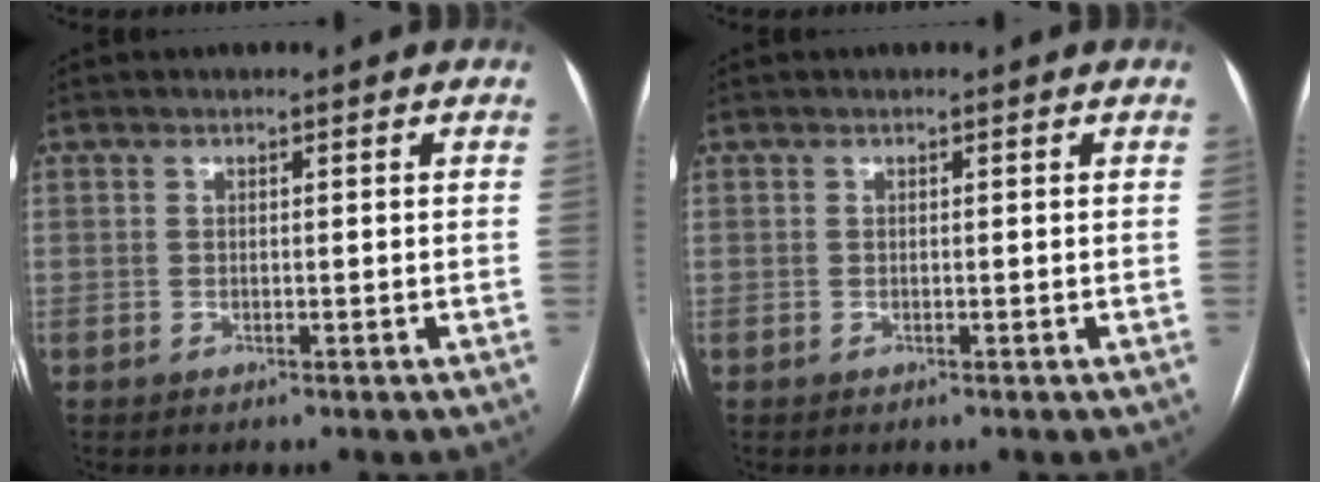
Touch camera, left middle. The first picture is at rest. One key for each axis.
{"total": 0.0}